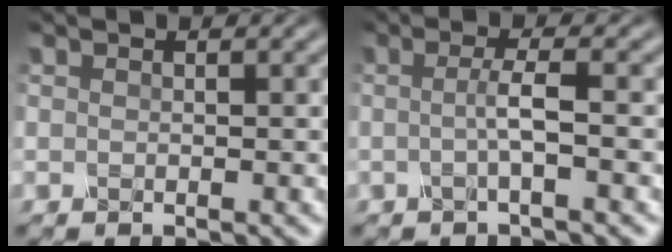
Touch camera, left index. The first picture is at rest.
{"total": 2.4, "force": [-0.3, 0.4, 2.3], "torque": [-0.045, -0.003, -0.011]}